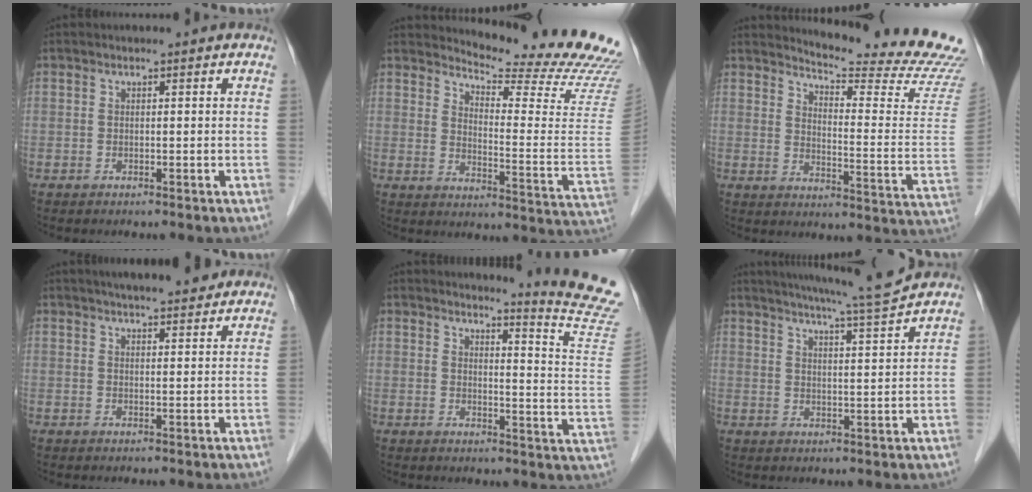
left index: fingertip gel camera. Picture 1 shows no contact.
{"total": 19.2, "force": [18.3, 0.1, 5.8], "torque": [-0.095, -0.131, 0.216]}
{"total": 19.4, "force": [18.6, -0.9, 5.2], "torque": [-0.088, -0.135, 0.218]}
{"total": 8.0, "force": [6.9, 1.3, 3.9], "torque": [-0.052, 0.017, 0.093]}
{"total": 12.8, "force": [12.4, -3.0, 1.7], "torque": [-0.032, -0.135, 0.129]}
{"total": 9.7, "force": [8.9, -1.9, 3.4], "torque": [-0.062, -0.017, 0.130]}